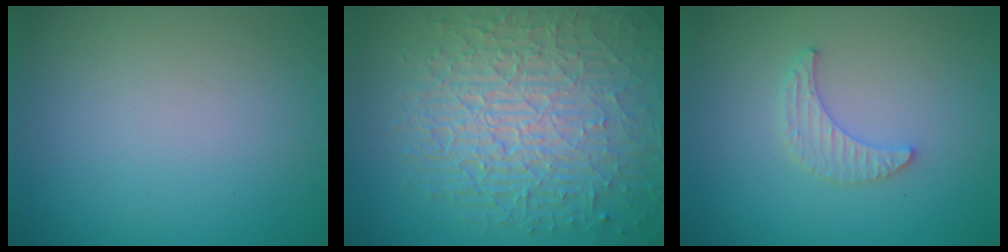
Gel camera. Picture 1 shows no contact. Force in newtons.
{"total": 10.4, "press": 6.6, "slide": 8.0}
{"total": 2.0, "press": 1.9, "slide": 0.5}